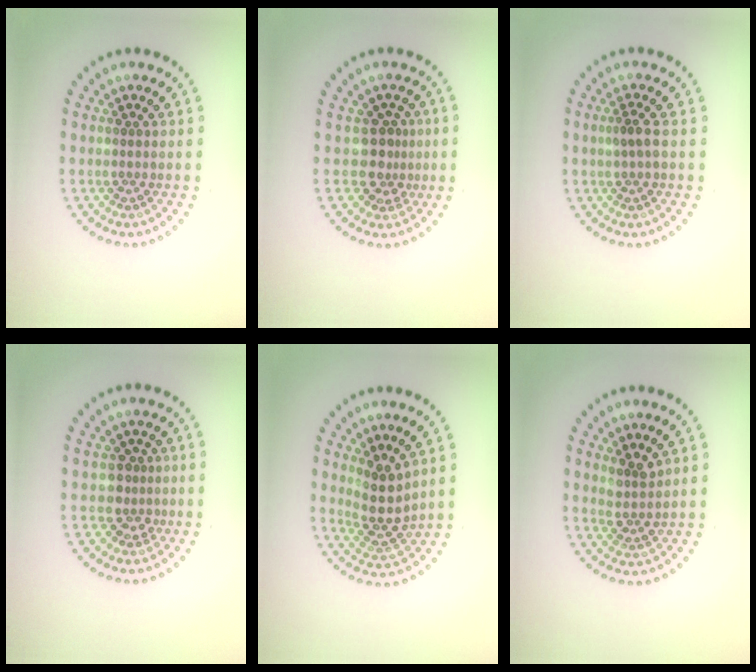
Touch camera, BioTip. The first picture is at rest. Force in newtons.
{"total": 2.6, "press": 1.9, "slide": 1.8}
{"total": 1.3, "press": 1.1, "slide": 0.7}
{"total": 2.1, "press": 1.5, "slide": 1.5}
{"total": 3.5, "press": 2.7, "slide": 2.2}
{"total": 2.2, "press": 1.7, "slide": 1.4}